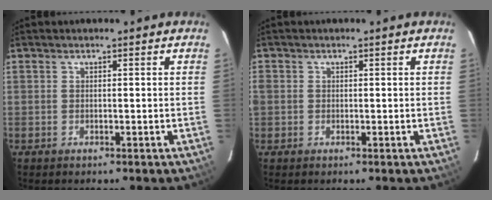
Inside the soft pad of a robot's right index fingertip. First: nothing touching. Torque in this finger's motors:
{"motor_torque": [2.14, 0.00, 0.63, 0.20]}